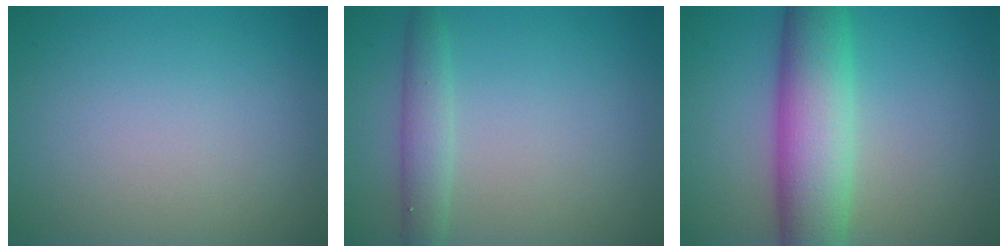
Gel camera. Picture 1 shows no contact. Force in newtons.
{"total": 2.4, "press": 2.4, "slide": 0.1}
{"total": 8.4, "press": 8.4, "slide": 0.2}